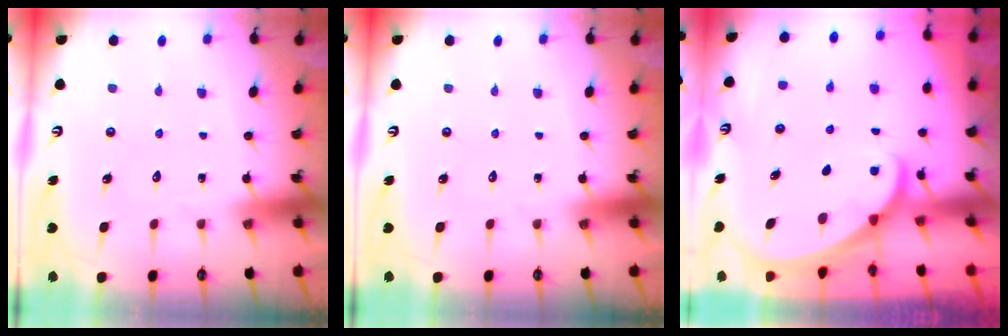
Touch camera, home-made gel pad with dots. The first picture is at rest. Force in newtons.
{"total": 0.0}
{"total": 1.6, "press": 1.6, "slide": 0.1}